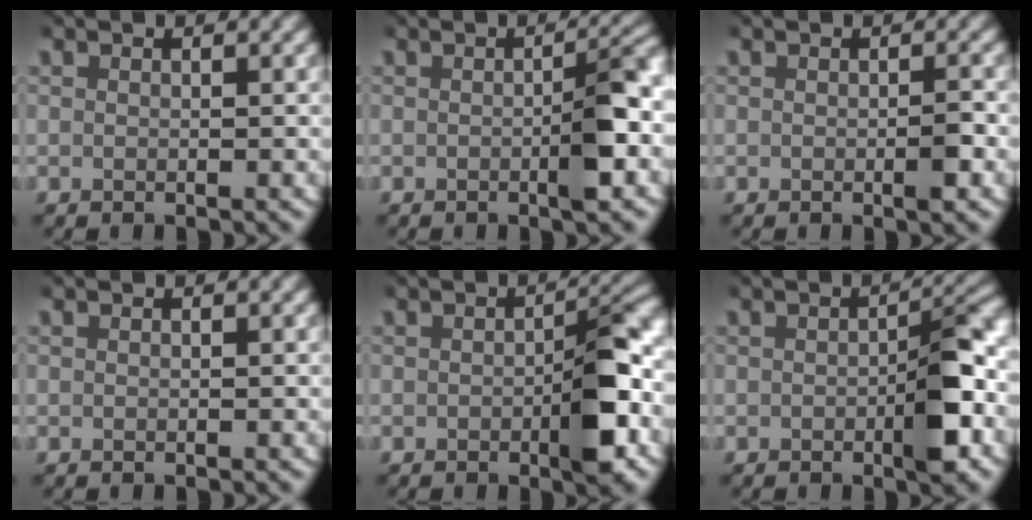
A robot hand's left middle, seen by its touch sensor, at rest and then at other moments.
{"total": 3.7, "force": [-0.7, 0.9, 3.5], "torque": [-0.043, 0.003, -0.014]}
{"total": 1.2, "force": [-0.4, 0.2, 1.1], "torque": [-0.010, 0.001, -0.008]}
{"total": 0.0}
{"total": 5.1, "force": [-1.0, 2.1, 4.6], "torque": [-0.063, -0.002, -0.014]}
{"total": 4.6, "force": [-1.0, 1.7, 4.1], "torque": [-0.054, 0.000, -0.015]}